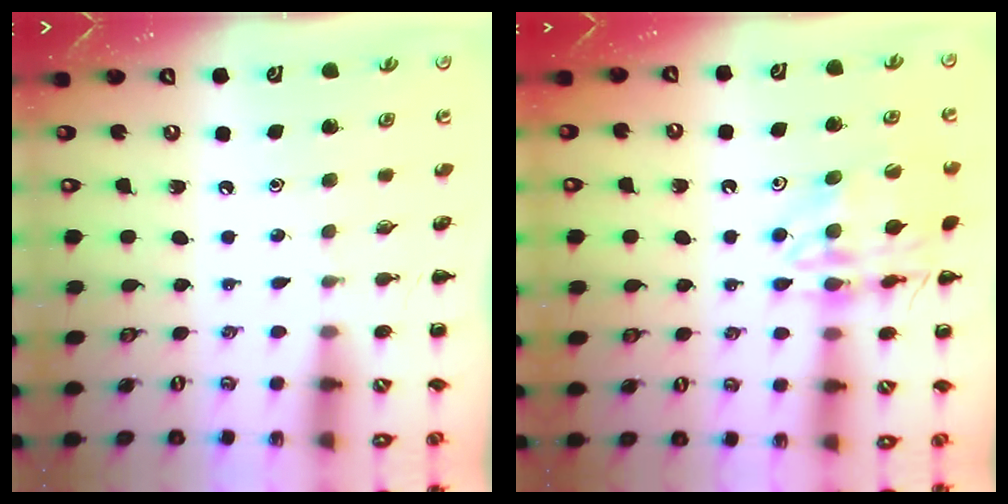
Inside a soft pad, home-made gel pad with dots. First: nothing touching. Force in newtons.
{"total": 16.0, "press": 16.0, "slide": 1.7}